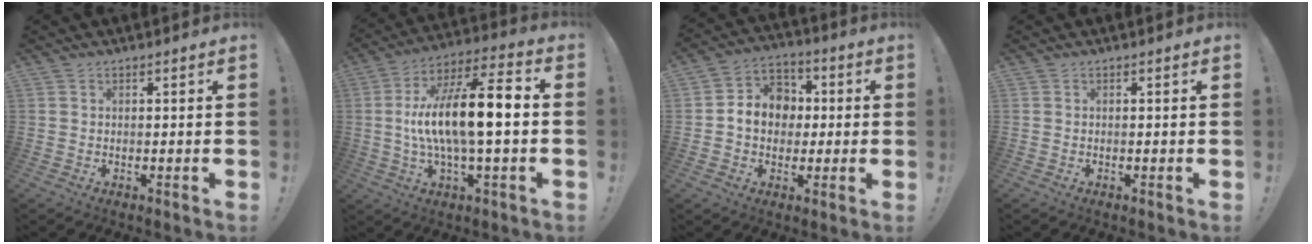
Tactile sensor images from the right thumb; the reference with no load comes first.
{"total": 17.6, "force": [-0.6, 4.6, 17.0], "torque": [-0.300, 0.003, -0.016]}
{"total": 10.7, "force": [-0.1, 9.5, 4.8], "torque": [-0.064, 0.009, 0.005]}
{"total": 0.0}